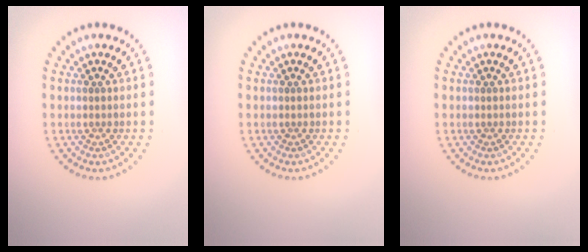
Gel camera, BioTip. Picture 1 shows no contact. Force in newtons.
{"total": 0.0}
{"total": 0.0}